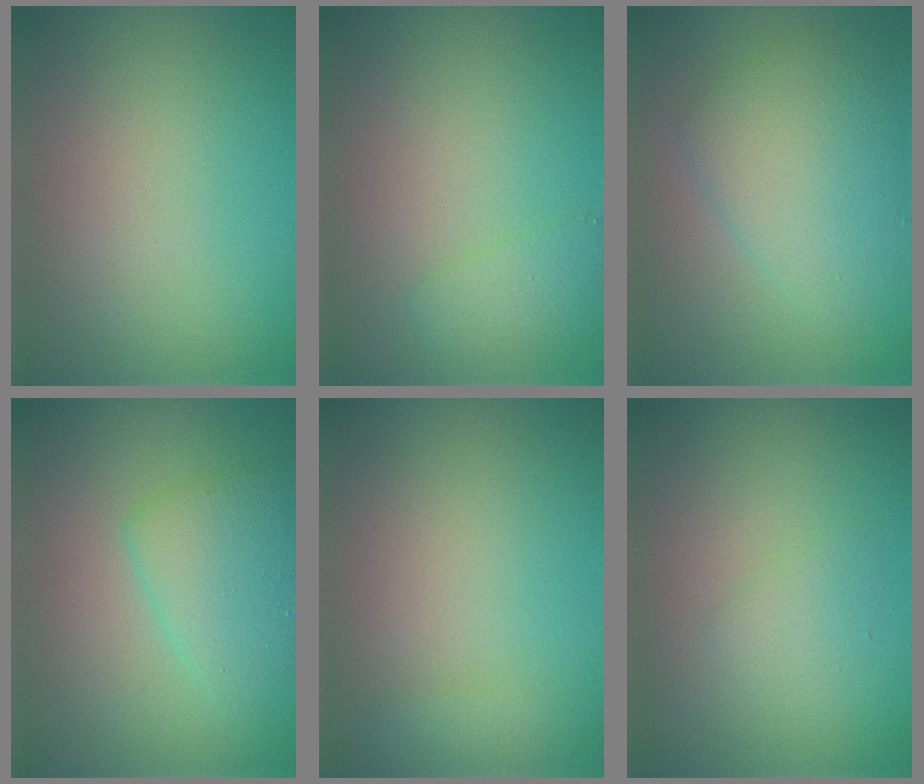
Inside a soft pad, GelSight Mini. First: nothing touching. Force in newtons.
{"total": 1.9, "press": 1.9, "slide": 0.1}
{"total": 5.3, "press": 5.3, "slide": 0.1}
{"total": 4.0, "press": 4.0, "slide": 0.3}
{"total": 1.5, "press": 1.5, "slide": 0.1}
{"total": 1.4, "press": 1.4, "slide": 0.0}